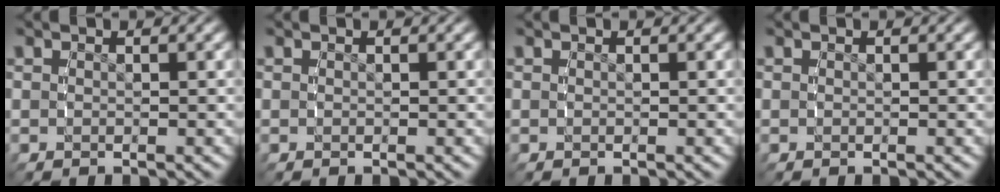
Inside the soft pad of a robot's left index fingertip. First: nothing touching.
{"total": 0.0}
{"total": 0.0}
{"total": 0.0}